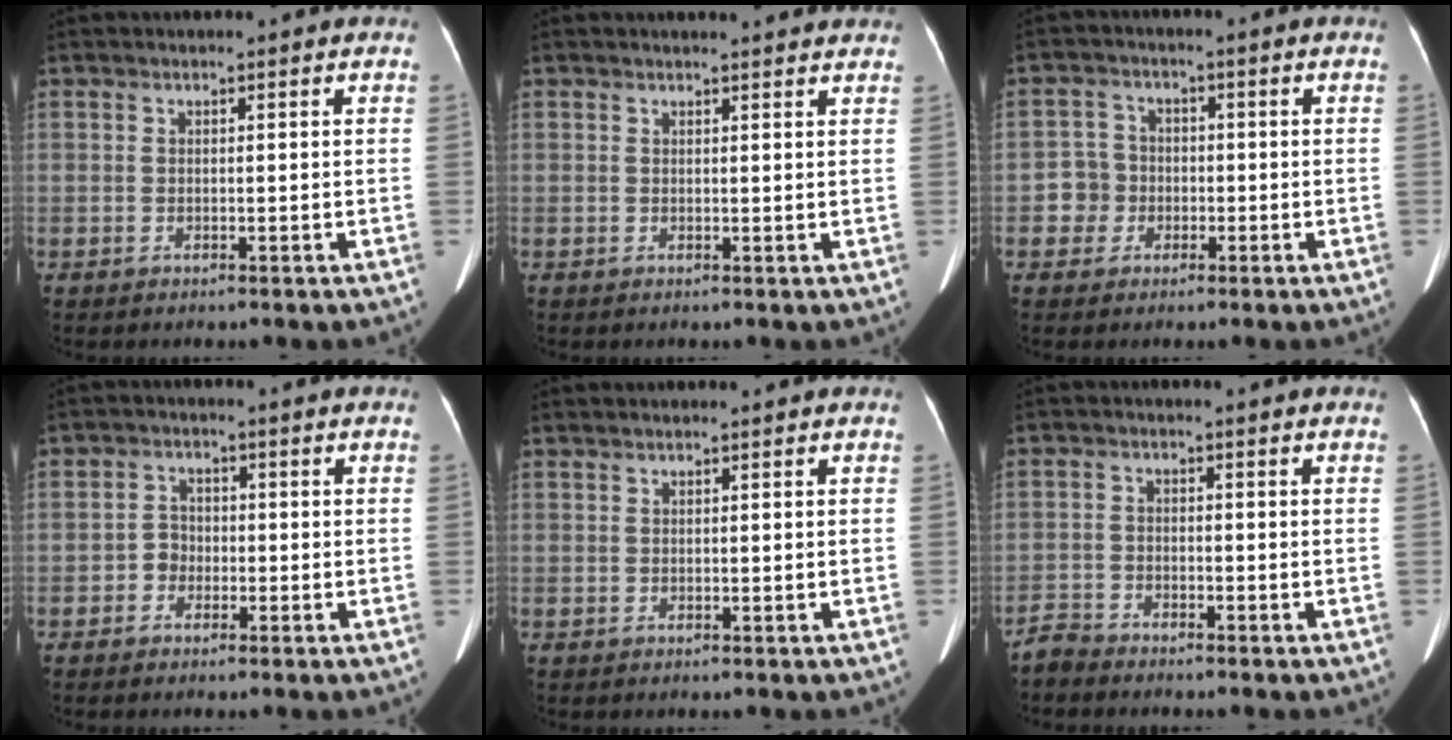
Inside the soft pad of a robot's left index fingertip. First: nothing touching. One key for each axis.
{"total": 6.3, "fx": 6.1, "fy": 0.4, "fz": 1.8, "tx": -0.015, "ty": 0.013, "tz": 0.054}
{"total": 3.8, "fx": -1.1, "fy": 3.6, "fz": 0.3, "tx": -0.005, "ty": 0.012, "tz": -0.021}
{"total": 2.4, "fx": -0.9, "fy": 2.0, "fz": 0.7, "tx": -0.014, "ty": 0.005, "tz": -0.022}
{"total": 0.5, "fx": 0.5, "fy": 0.0, "fz": 0.2, "tx": -0.008, "ty": 0.007, "tz": 0.012}
{"total": 2.5, "fx": -2.5, "fy": 0.1, "fz": -0.3, "tx": 0.006, "ty": -0.013, "tz": -0.049}